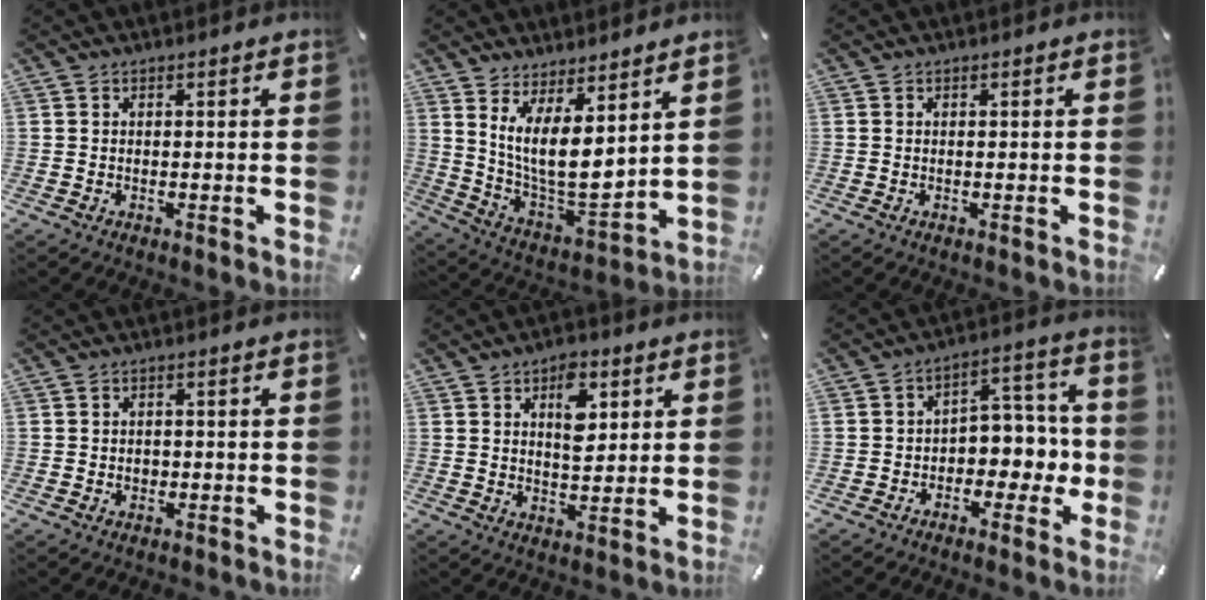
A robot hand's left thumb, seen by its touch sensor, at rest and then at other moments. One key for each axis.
{"total": 11.5, "fx": 5.7, "fy": 4.9, "fz": 8.8, "tx": -0.181, "ty": -0.067, "tz": 0.108}
{"total": 0.0}
{"total": 1.6, "fx": -0.6, "fy": 1.3, "fz": 0.8, "tx": -0.016, "ty": 0.004, "tz": -0.014}
{"total": 8.6, "fx": 3.1, "fy": 5.2, "fz": 6.2, "tx": -0.074, "ty": -0.009, "tz": 0.046}
{"total": 7.4, "fx": -1.5, "fy": 6.3, "fz": 3.4, "tx": -0.041, "ty": 0.010, "tz": -0.027}